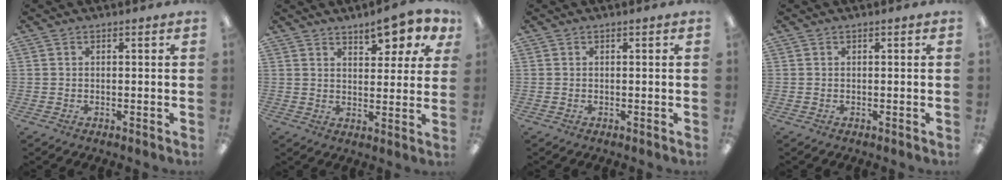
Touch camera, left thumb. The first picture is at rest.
{"total": 7.6, "force": [5.9, 2.8, 3.9], "torque": [-0.037, -0.036, 0.098]}
{"total": 0.0}
{"total": 0.0}